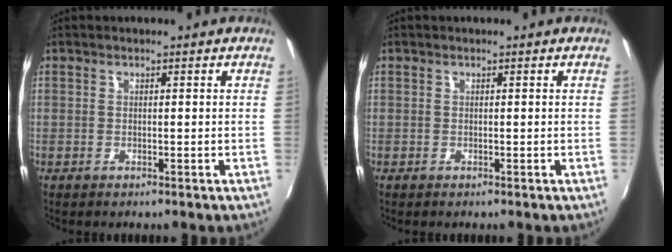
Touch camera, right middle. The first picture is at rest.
{"total": 0.0}